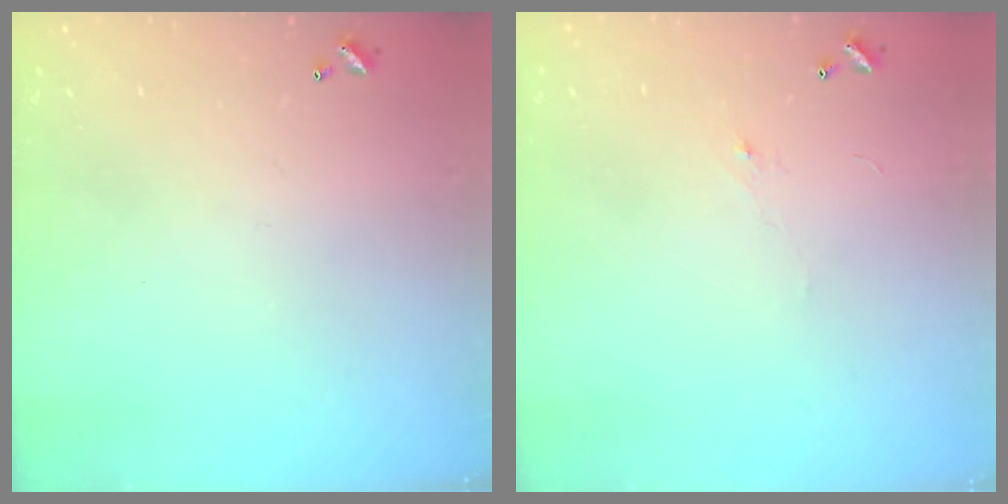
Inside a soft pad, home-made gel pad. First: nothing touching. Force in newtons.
{"total": 0.7, "press": 0.4, "slide": 0.6}